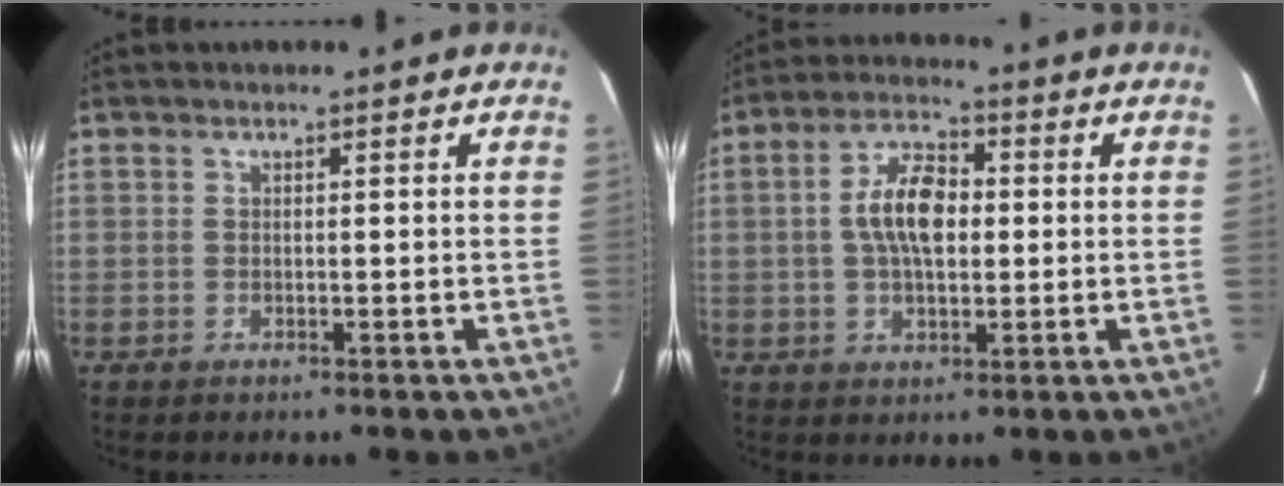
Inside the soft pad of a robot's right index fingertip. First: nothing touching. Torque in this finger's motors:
{"motor_torque": [0.46, -0.18, 0.52, 0.16]}